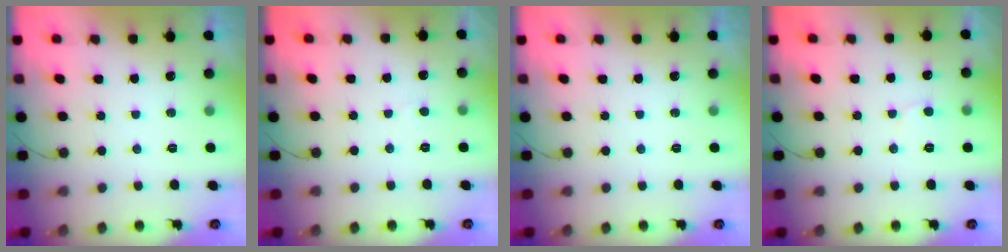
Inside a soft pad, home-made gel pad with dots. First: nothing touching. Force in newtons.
{"total": 1.9, "press": 1.9, "slide": 0.2}
{"total": 0.0}
{"total": 5.1, "press": 5.1, "slide": 0.5}